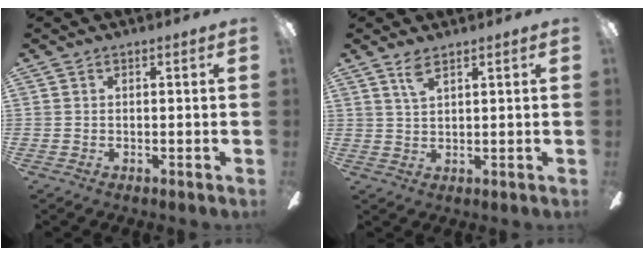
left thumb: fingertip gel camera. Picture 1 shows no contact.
{"total": 3.9, "force": [2.6, 1.2, 2.6], "torque": [-0.059, 0.002, 0.047]}